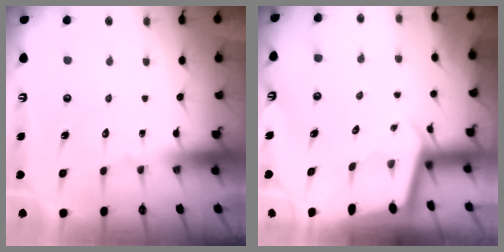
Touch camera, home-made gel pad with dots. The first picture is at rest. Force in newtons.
{"total": 1.7, "press": 1.7, "slide": 0.1}